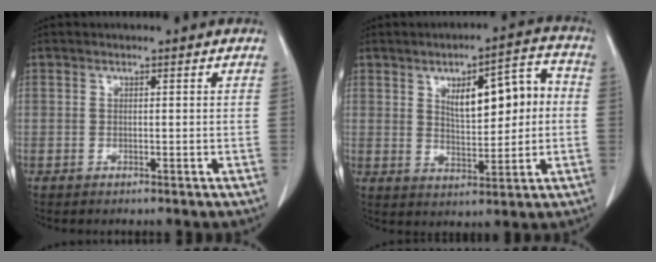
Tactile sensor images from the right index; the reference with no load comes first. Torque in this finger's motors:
{"motor_torque": [0.79, 0.09, 0.47, 0.10]}